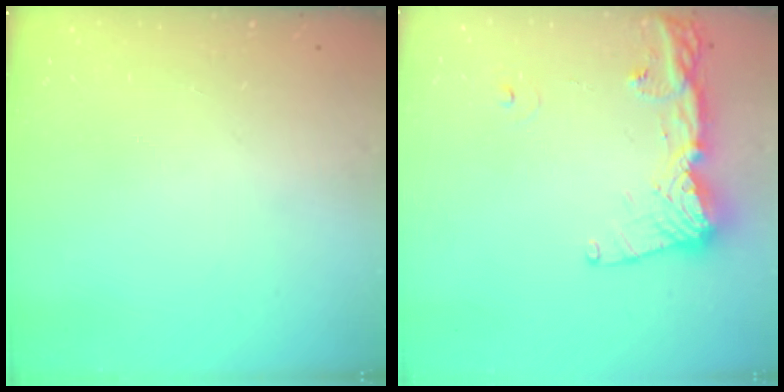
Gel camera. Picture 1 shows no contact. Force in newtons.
{"total": 15.2, "press": 15.1, "slide": 1.5}